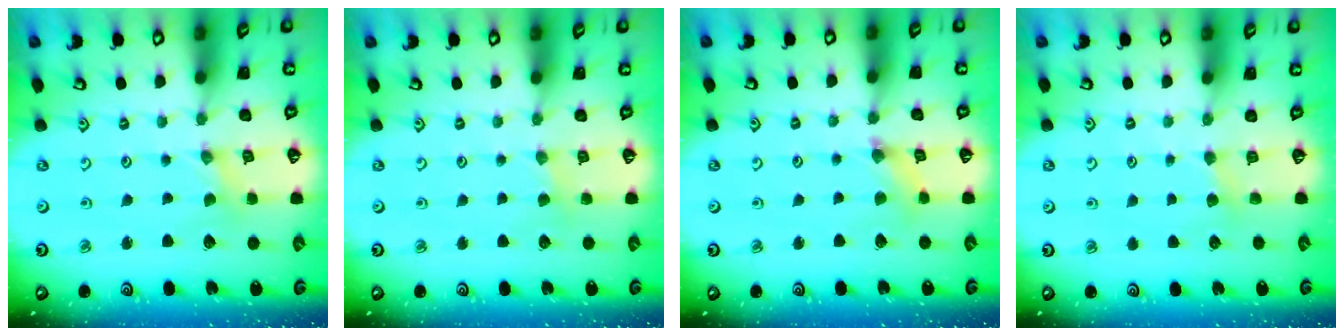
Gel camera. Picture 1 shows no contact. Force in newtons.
{"total": 2.3, "press": 2.3, "slide": 0.4}
{"total": 3.3, "press": 3.3, "slide": 0.3}
{"total": 2.9, "press": 2.9, "slide": 0.4}